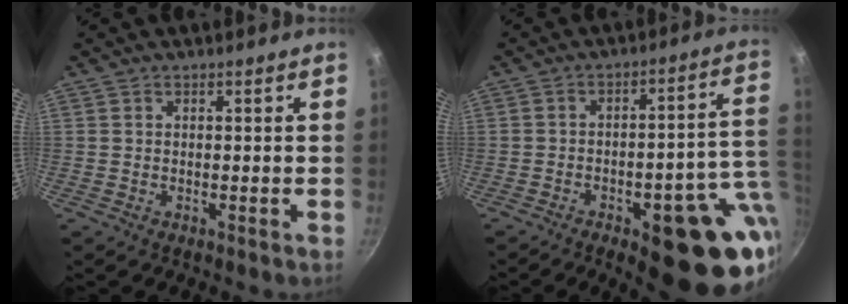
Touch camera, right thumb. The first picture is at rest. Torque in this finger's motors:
{"motor_torque": [3.37, 1.62, 1.98, -0.79, 0.37]}